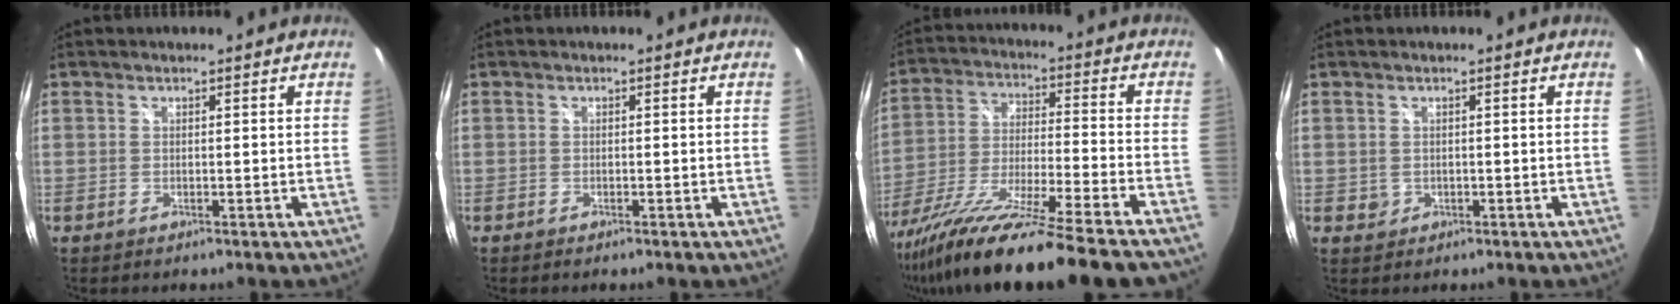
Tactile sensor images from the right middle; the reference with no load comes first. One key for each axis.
{"total": 0.7, "fx": 0.5, "fy": -0.4, "fz": 0.3, "tx": -0.003, "ty": 0.007, "tz": 0.007}
{"total": 22.6, "fx": -18.4, "fy": -1.9, "fz": 13.0, "tx": -0.228, "ty": -0.070, "tz": -0.312}
{"total": 1.5, "fx": 0.0, "fy": 1.5, "fz": 0.4, "tx": -0.003, "ty": 0.000, "tz": 0.000}